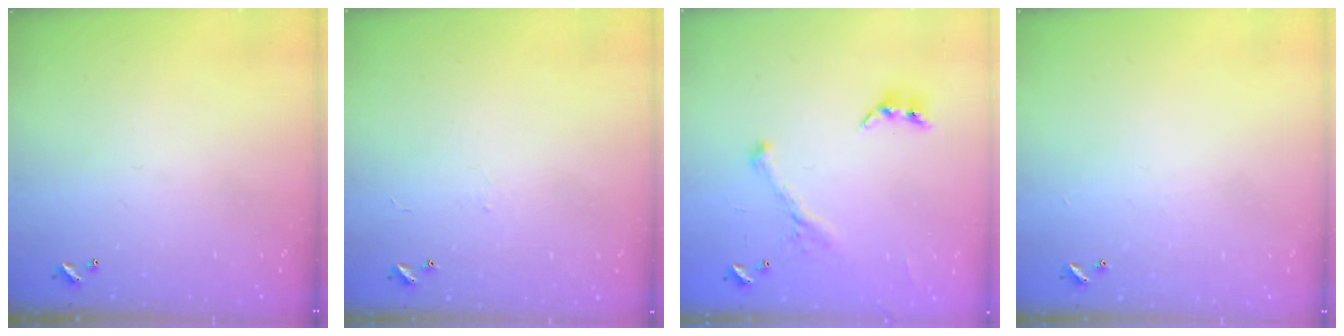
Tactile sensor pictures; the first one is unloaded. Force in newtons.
{"total": 0.0}
{"total": 1.0, "press": 0.7, "slide": 0.7}
{"total": 1.9, "press": 1.9, "slide": 0.5}